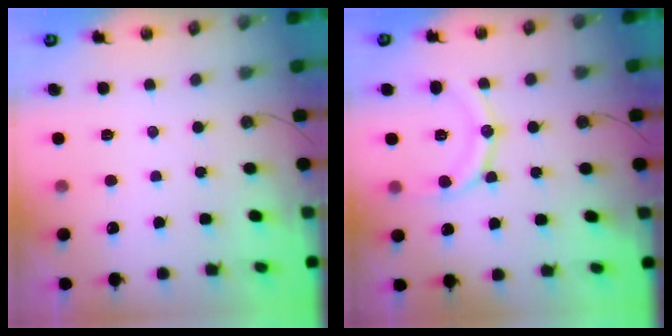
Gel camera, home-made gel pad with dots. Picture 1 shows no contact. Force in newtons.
{"total": 13.1, "press": 13.1, "slide": 0.9}